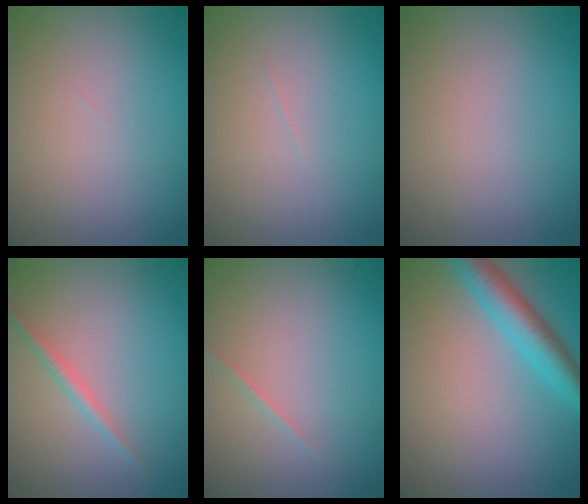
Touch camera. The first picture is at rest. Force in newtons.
{"total": 0.0}
{"total": 0.0}
{"total": 1.4, "press": 1.4, "slide": 0.1}
{"total": 0.5, "press": 0.5, "slide": 0.0}
{"total": 4.2, "press": 4.2, "slide": 0.1}